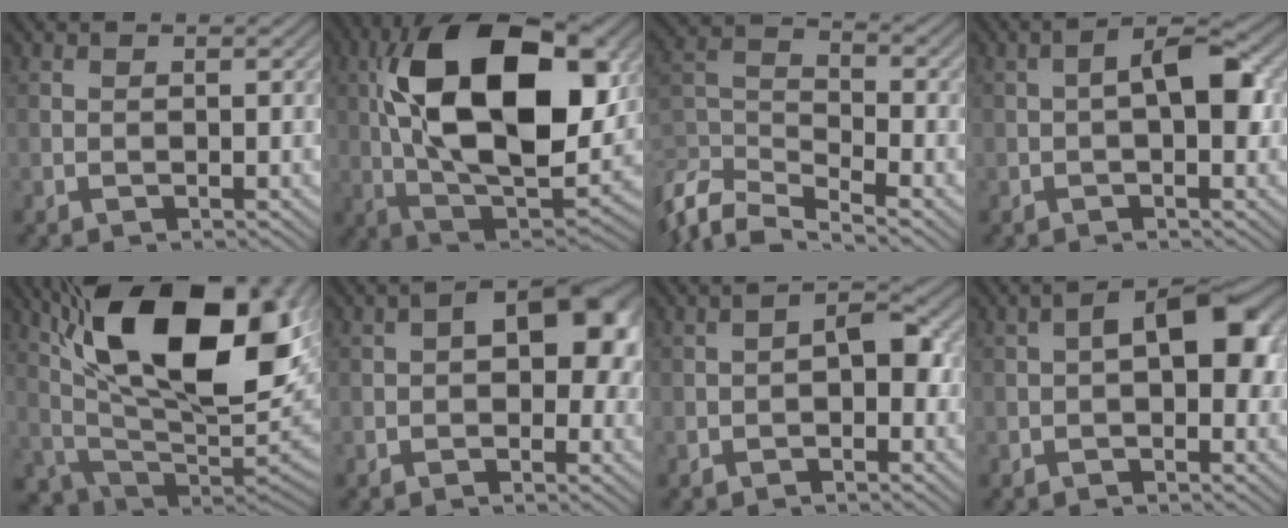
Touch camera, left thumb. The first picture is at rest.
{"total": 19.6, "force": [4.4, 10.1, 16.2], "torque": [-0.300, 0.015, 0.063]}
{"total": 8.2, "force": [-5.3, 3.0, 5.4], "torque": [-0.120, -0.017, -0.113]}
{"total": 5.0, "force": [-0.1, 2.0, 4.6], "torque": [-0.069, 0.013, -0.008]}
{"total": 18.8, "force": [8.3, 8.8, 14.4], "torque": [-0.273, 0.006, 0.150]}
{"total": 7.3, "force": [0.7, 4.4, 5.8], "torque": [-0.062, 0.008, 0.003]}
{"total": 3.5, "force": [-0.7, 1.9, 2.8], "torque": [-0.037, 0.011, -0.017]}
{"total": 6.3, "force": [0.3, 3.2, 5.4], "torque": [-0.072, 0.011, -0.003]}